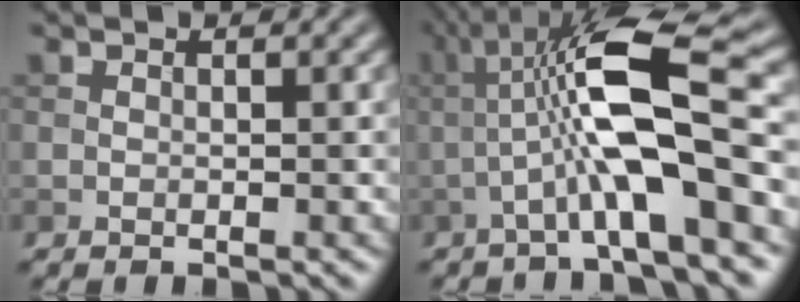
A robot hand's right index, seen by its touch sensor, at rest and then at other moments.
{"total": 10.2, "force": [-0.8, 2.0, 10.0], "torque": [-0.169, 0.026, -0.020]}